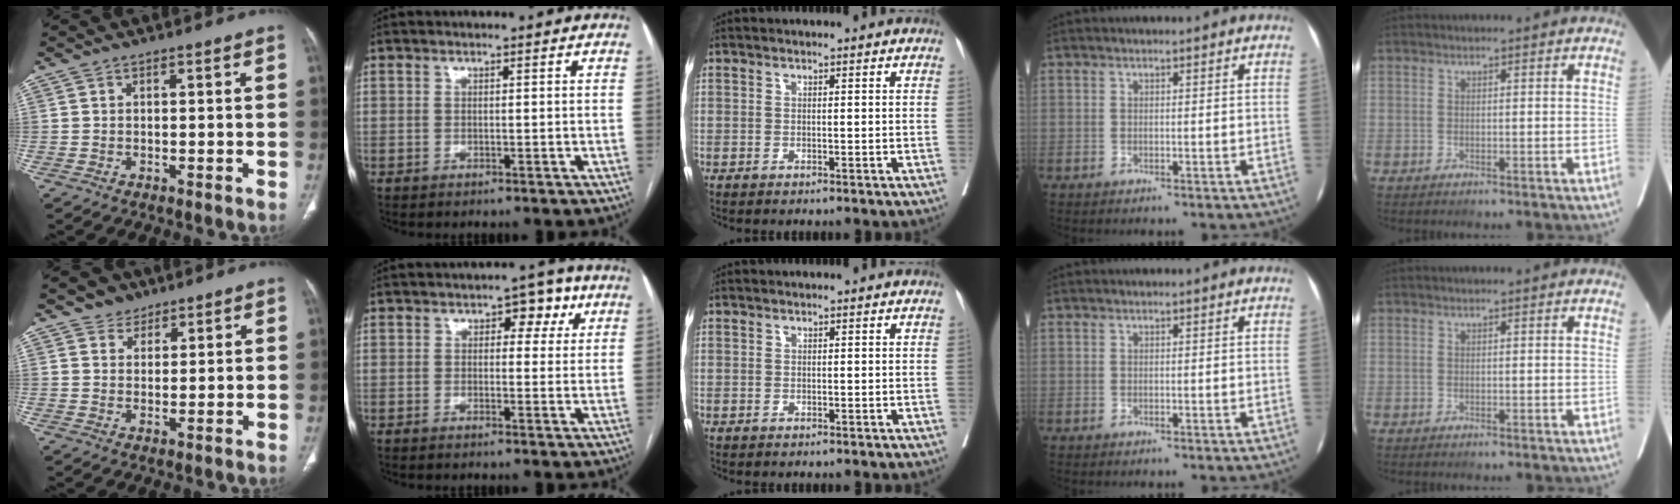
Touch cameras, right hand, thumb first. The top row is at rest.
{"thumb": {"total": 3.9, "force": [2.7, 2.9, 0.4], "torque": [0.013, -0.015, 0.040]}, "index": {"total": 4.8, "force": [1.7, 2.7, 3.6], "torque": [-0.042, 0.023, 0.017]}}